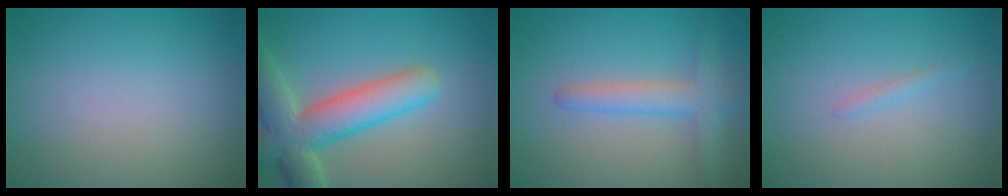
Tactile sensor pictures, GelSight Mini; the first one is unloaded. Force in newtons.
{"total": 8.2, "press": 8.1, "slide": 0.8}
{"total": 3.4, "press": 3.4, "slide": 0.2}
{"total": 0.7, "press": 0.7, "slide": 0.0}